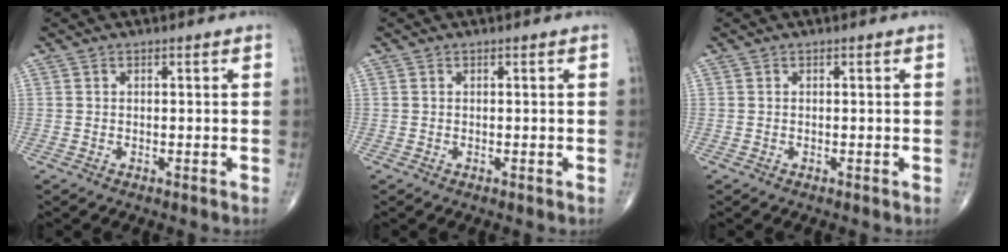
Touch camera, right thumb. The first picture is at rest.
{"total": 0.0}
{"total": 0.0}